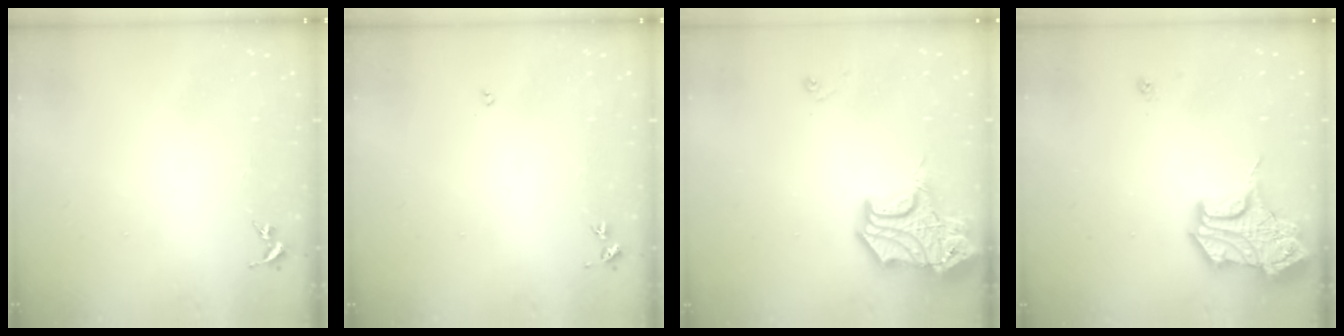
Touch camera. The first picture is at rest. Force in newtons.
{"total": 2.7, "press": 2.7, "slide": 0.5}
{"total": 17.1, "press": 16.9, "slide": 2.2}
{"total": 17.8, "press": 17.7, "slide": 2.0}